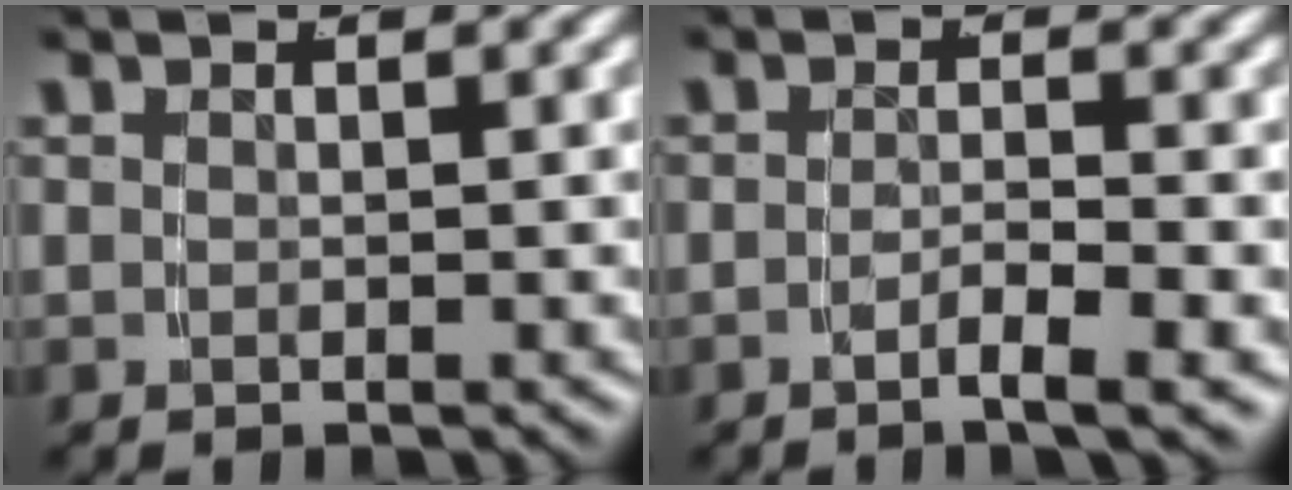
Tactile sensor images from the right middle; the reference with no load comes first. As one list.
[{"total": 2.4, "force": [-1.7, -0.2, 1.7], "torque": [-0.029, -0.005, -0.030]}]